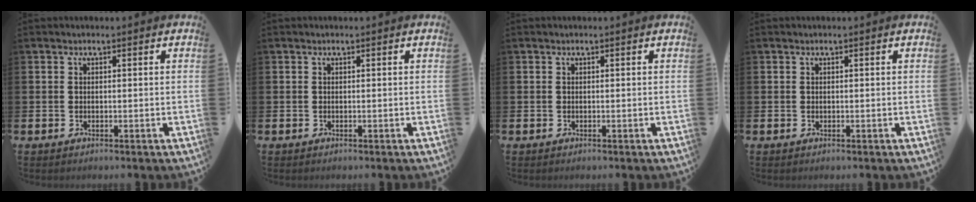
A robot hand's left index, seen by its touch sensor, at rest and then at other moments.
{"total": 0.0}
{"total": 0.0}
{"total": 0.0}